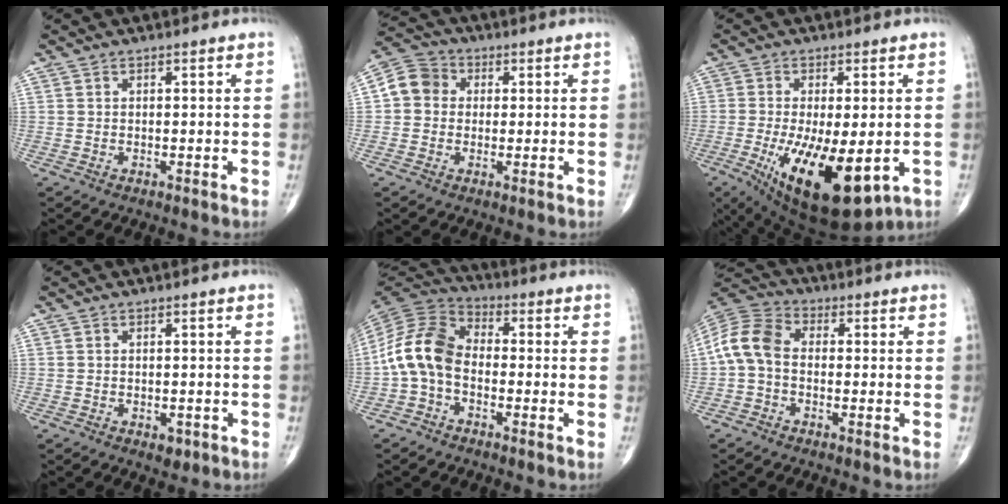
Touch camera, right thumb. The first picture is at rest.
{"total": 6.5, "force": [0.5, 5.8, 2.9], "torque": [-0.041, 0.019, -0.004]}
{"total": 17.2, "force": [-4.9, 6.5, 15.2], "torque": [-0.258, -0.026, -0.057]}
{"total": 1.9, "force": [-0.8, 1.2, 1.3], "torque": [-0.007, 0.002, -0.007]}
{"total": 10.7, "force": [-2.1, 7.1, 7.7], "torque": [-0.145, 0.036, -0.059]}
{"total": 8.5, "force": [-0.8, 5.8, 6.3], "torque": [-0.123, 0.025, -0.033]}